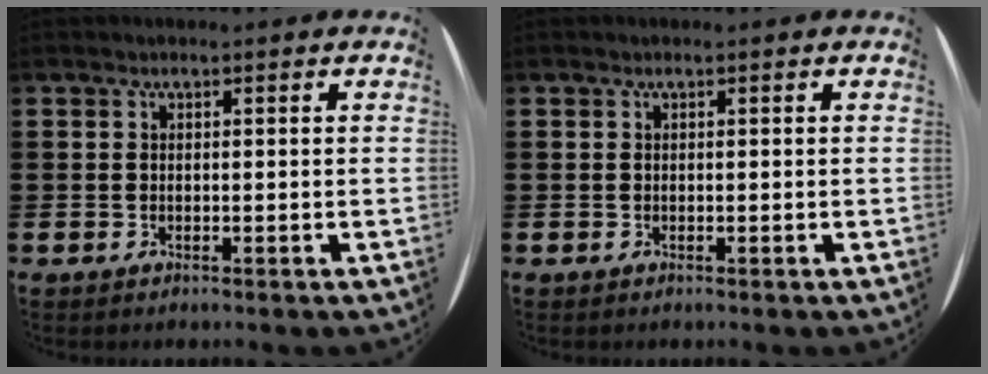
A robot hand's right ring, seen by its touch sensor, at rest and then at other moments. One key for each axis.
{"total": 0.0}